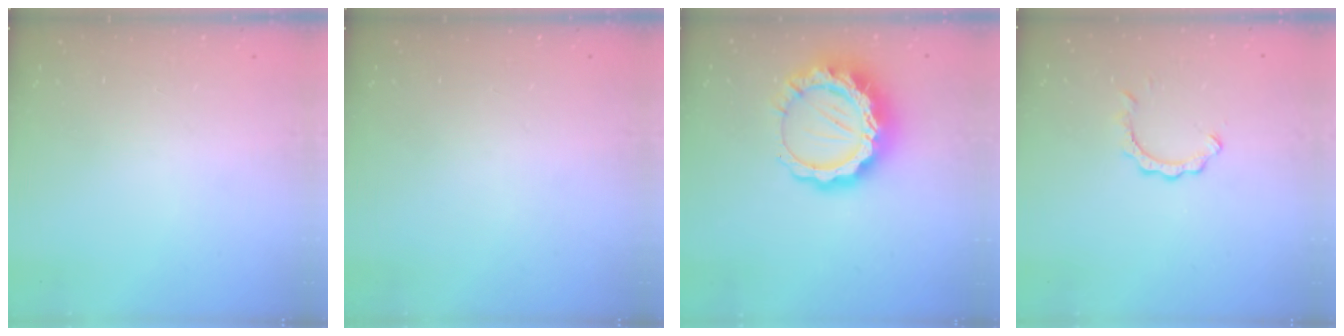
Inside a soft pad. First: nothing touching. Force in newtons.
{"total": 0.0}
{"total": 16.3, "press": 16.3, "slide": 1.3}
{"total": 2.7, "press": 2.7, "slide": 0.2}